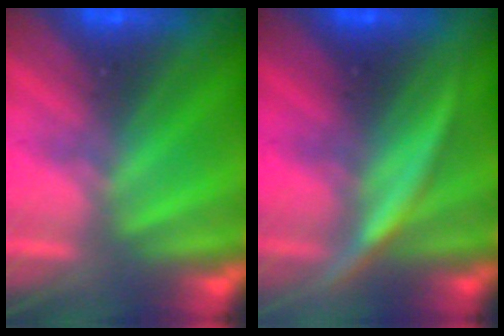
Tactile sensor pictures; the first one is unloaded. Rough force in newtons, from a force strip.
{"total": 3.1}